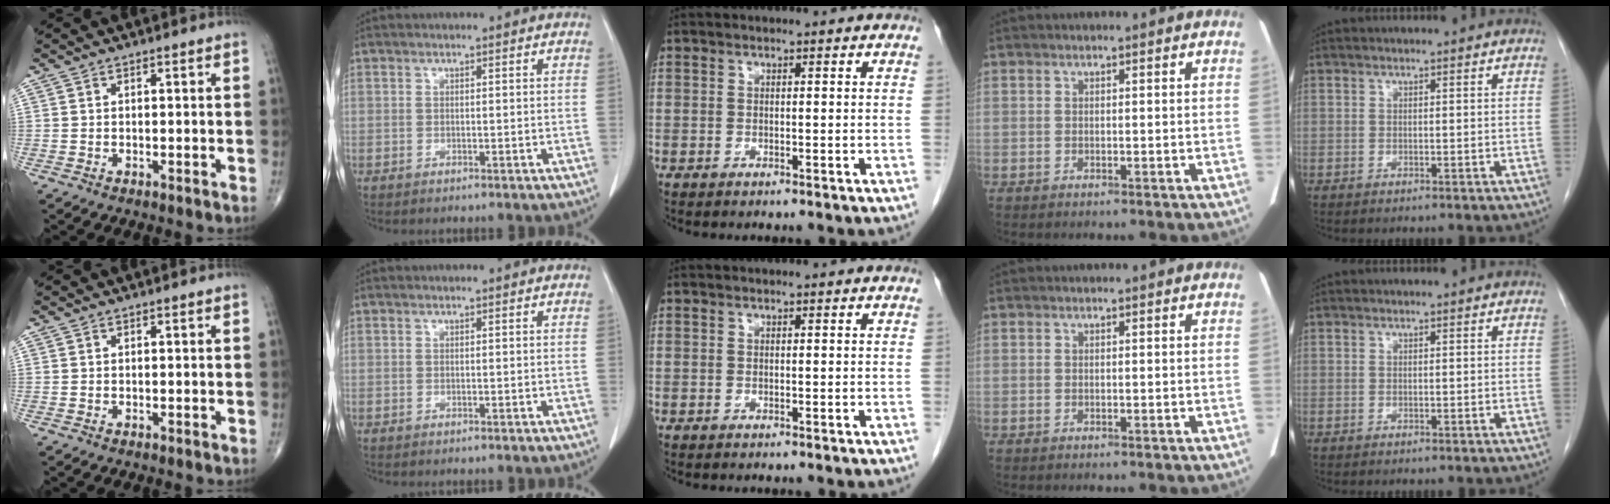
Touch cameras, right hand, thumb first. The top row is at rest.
{}